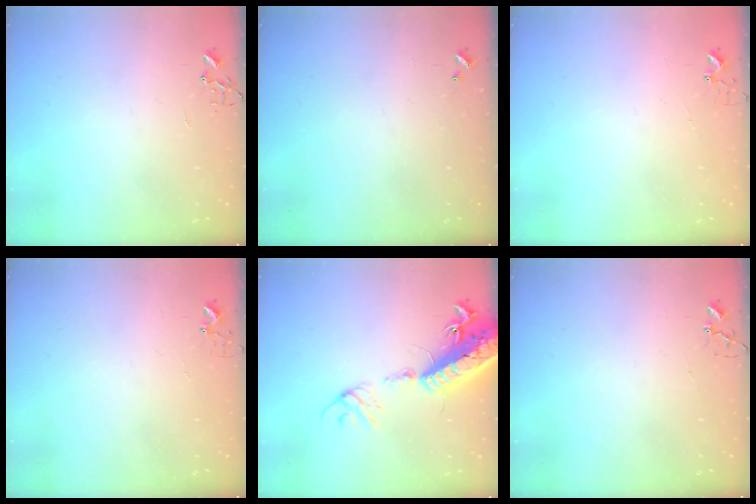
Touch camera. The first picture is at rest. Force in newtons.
{"total": 0.0}
{"total": 2.9, "press": 2.9, "slide": 0.3}
{"total": 2.9, "press": 2.9, "slide": 0.3}
{"total": 22.7, "press": 22.1, "slide": 4.9}
{"total": 3.2, "press": 3.2, "slide": 0.3}